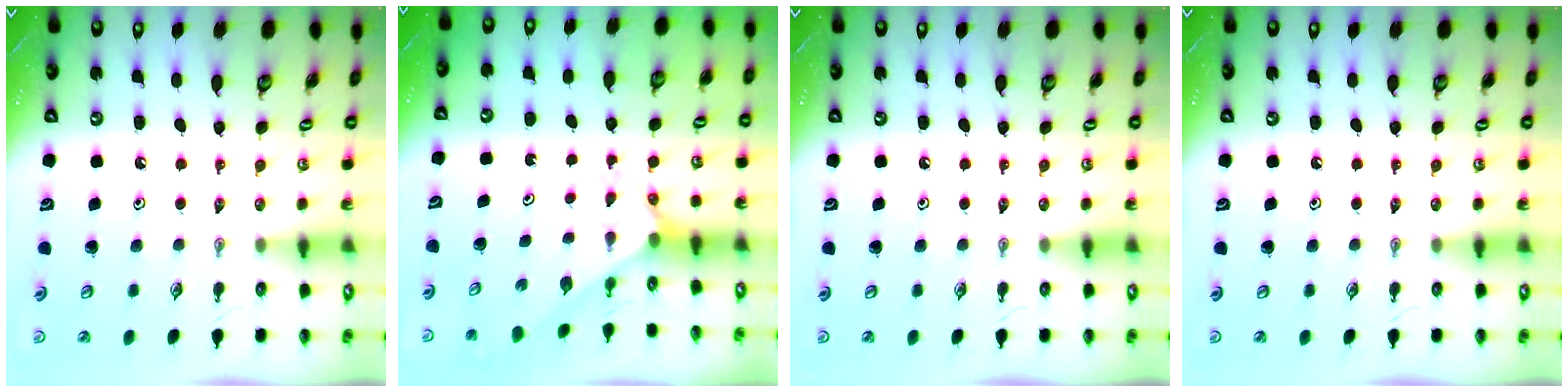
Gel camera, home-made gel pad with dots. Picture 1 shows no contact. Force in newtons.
{"total": 2.3, "press": 2.3, "slide": 0.1}
{"total": 0.0}
{"total": 0.0}